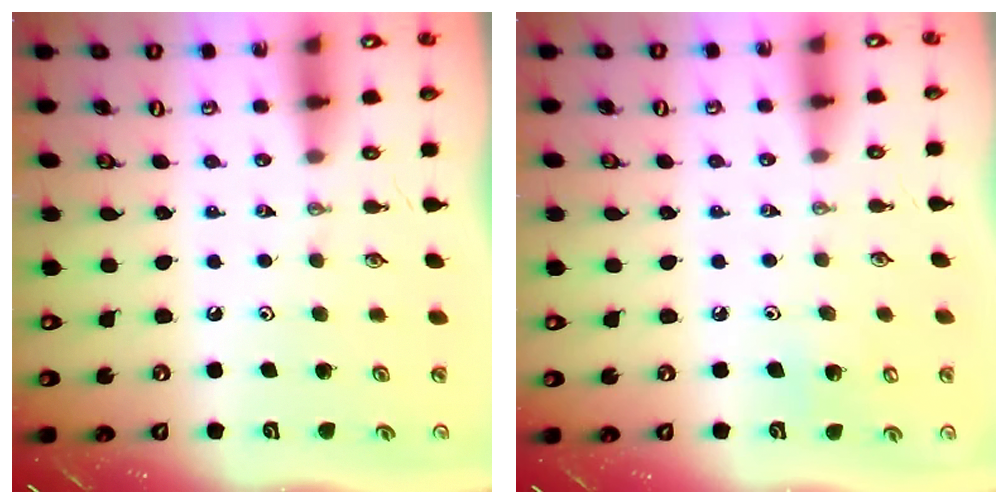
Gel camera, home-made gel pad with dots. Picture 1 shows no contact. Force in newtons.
{"total": 5.3, "press": 5.3, "slide": 0.3}